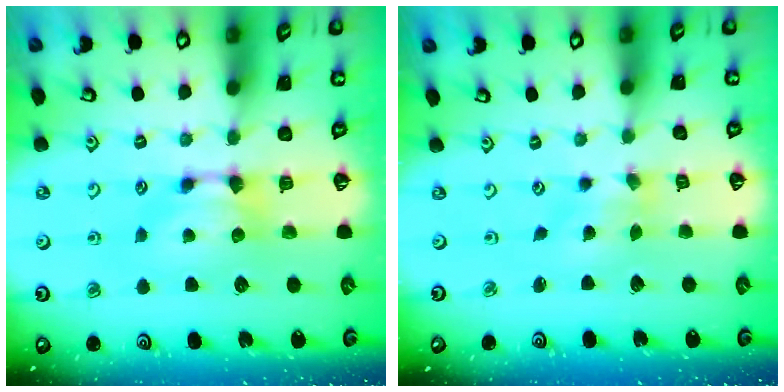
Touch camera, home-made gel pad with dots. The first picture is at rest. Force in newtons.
{"total": 1.9, "press": 1.5, "slide": 1.2}